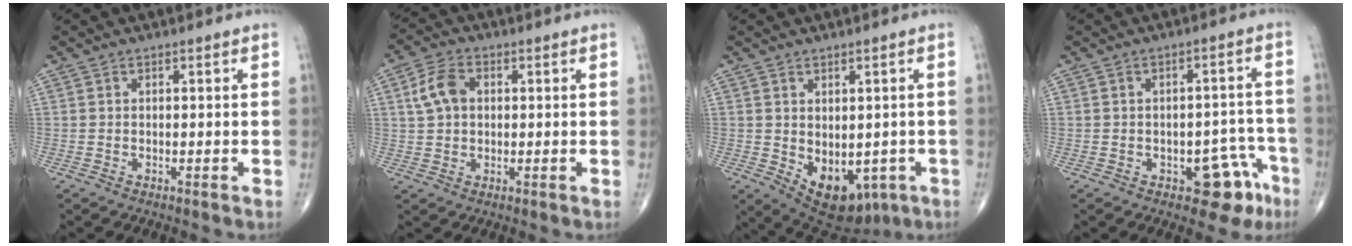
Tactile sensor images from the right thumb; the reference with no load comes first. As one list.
[{"total": 6.4, "force": [1.3, 4.5, 4.4], "torque": [-0.083, 0.012, 0.021]}, {"total": 12.1, "force": [-3.4, 7.7, 8.6], "torque": [-0.093, -0.002, -0.025]}, {"total": 8.2, "force": [-4.1, 4.4, 5.5], "torque": [-0.029, 0.034, -0.046]}]